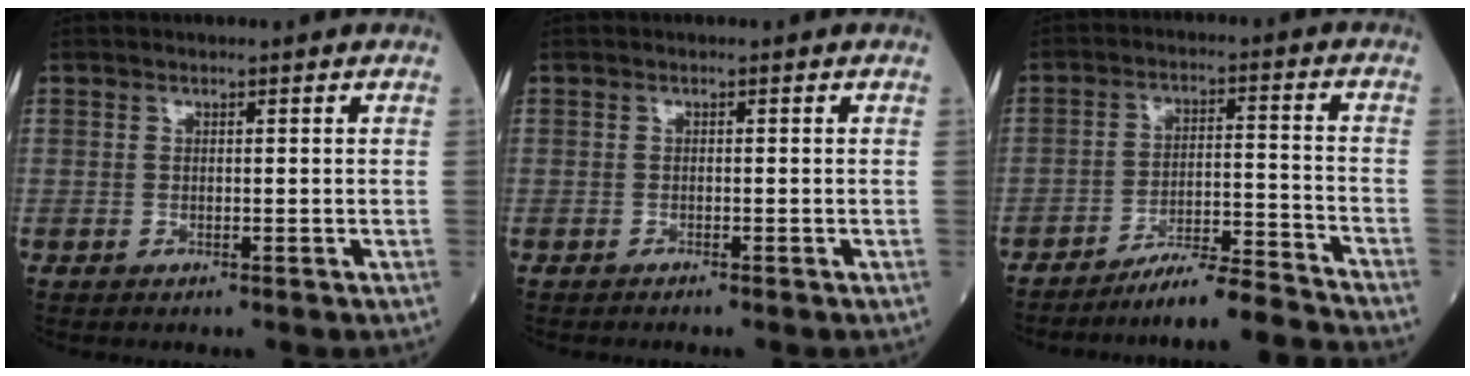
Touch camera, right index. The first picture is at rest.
{"total": 0.9, "force": [-0.8, 0.0, 0.4], "torque": [-0.005, 0.000, -0.011]}
{"total": 9.9, "force": [-9.5, -2.2, 1.9], "torque": [-0.014, 0.010, -0.164]}